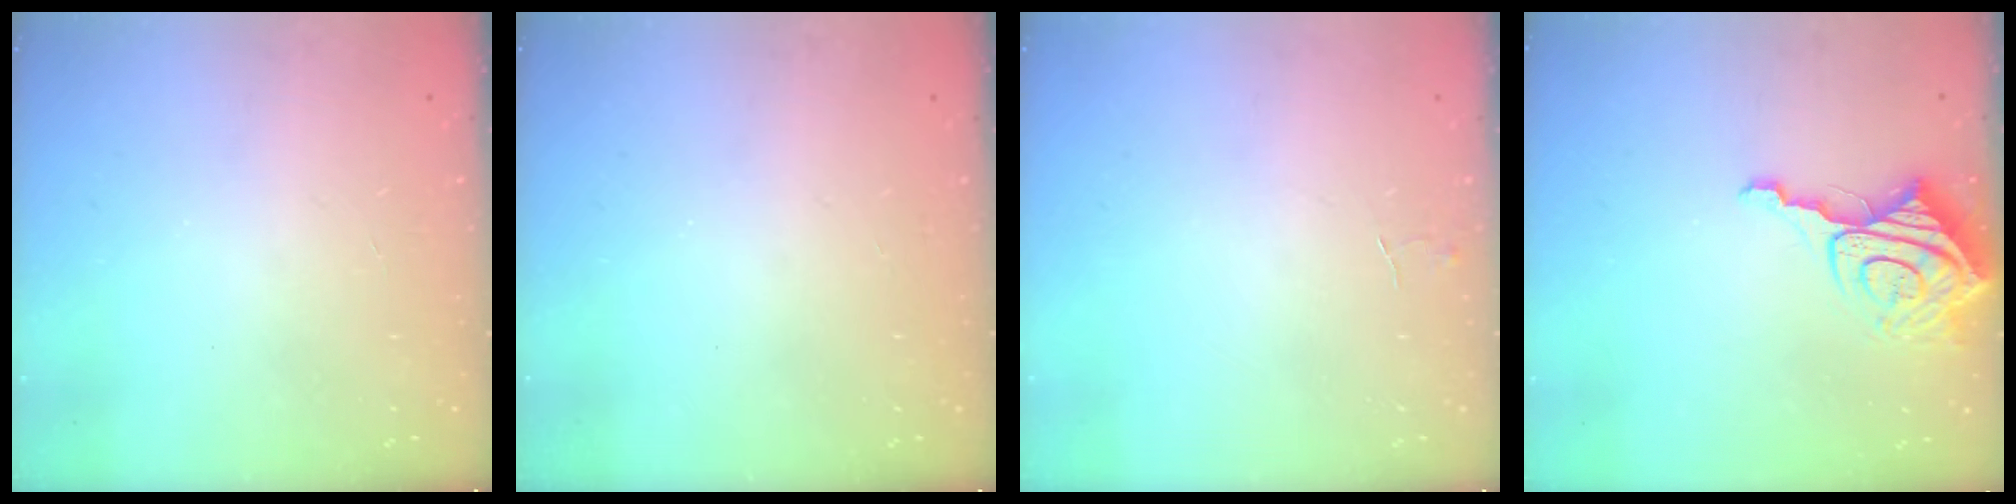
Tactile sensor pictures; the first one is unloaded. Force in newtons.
{"total": 0.0}
{"total": 4.0, "press": 4.0, "slide": 0.3}
{"total": 11.2, "press": 11.2, "slide": 1.2}